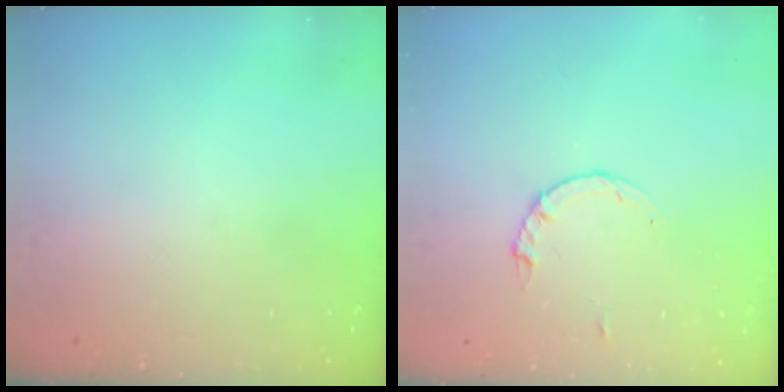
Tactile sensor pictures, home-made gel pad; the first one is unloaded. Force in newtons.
{"total": 2.2, "press": 2.1, "slide": 0.3}